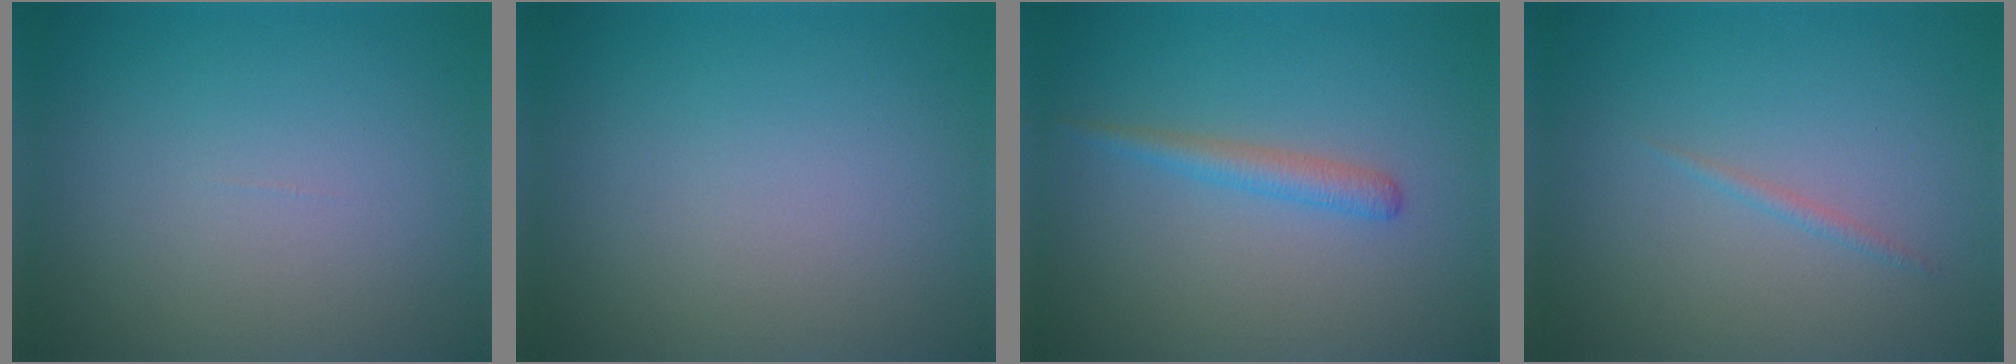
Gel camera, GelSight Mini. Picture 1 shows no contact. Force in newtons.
{"total": 0.0}
{"total": 1.8, "press": 1.8, "slide": 0.1}
{"total": 0.6, "press": 0.6, "slide": 0.1}